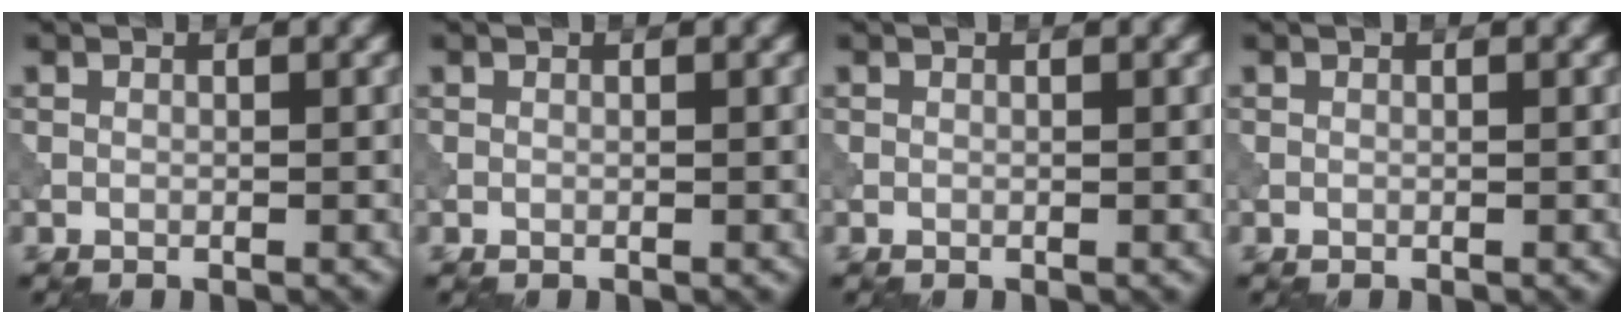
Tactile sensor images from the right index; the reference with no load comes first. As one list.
[{"total": 0.0}, {"total": 0.0}, {"total": 0.0}]